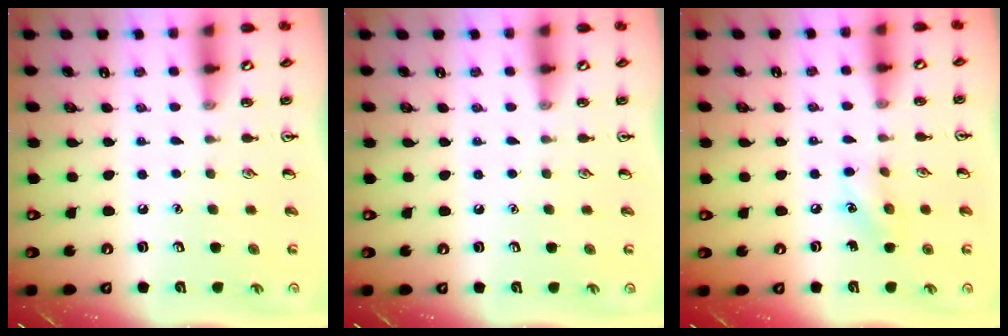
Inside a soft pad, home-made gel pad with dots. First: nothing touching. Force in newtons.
{"total": 0.0}
{"total": 6.7, "press": 6.5, "slide": 1.5}